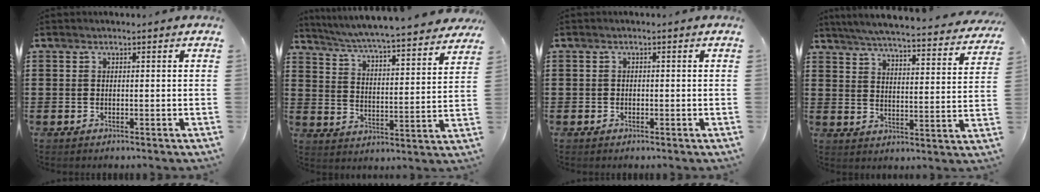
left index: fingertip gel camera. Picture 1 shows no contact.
{"total": 4.5, "force": [4.3, -0.6, 1.4], "torque": [-0.049, -0.039, 0.066]}
{"total": 0.6, "force": [-0.3, 0.5, 0.2], "torque": [-0.007, 0.000, -0.005]}
{"total": 5.3, "force": [5.0, -0.4, 1.7], "torque": [-0.056, -0.041, 0.083]}